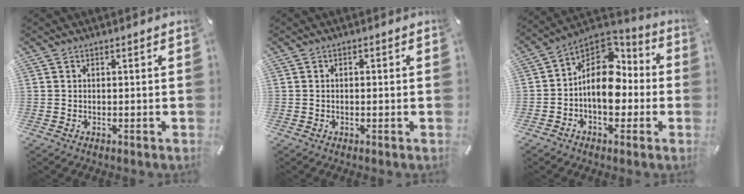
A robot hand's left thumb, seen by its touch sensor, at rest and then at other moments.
{"total": 0.9, "force": [-0.2, 0.4, 0.7], "torque": [-0.014, 0.001, -0.005]}
{"total": 14.3, "force": [-0.4, 10.3, 9.9], "torque": [-0.169, -0.009, -0.010]}